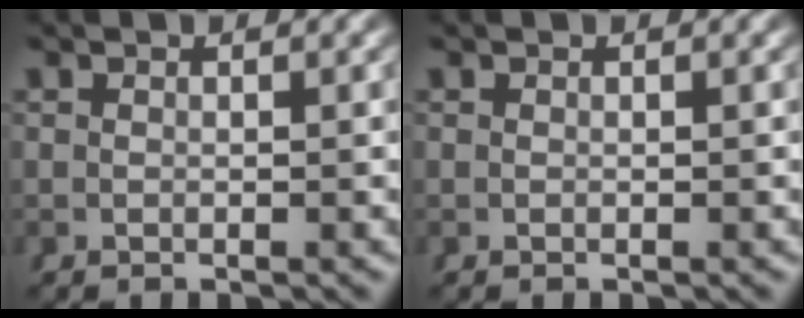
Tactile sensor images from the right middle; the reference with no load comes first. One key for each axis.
{"total": 0.0}